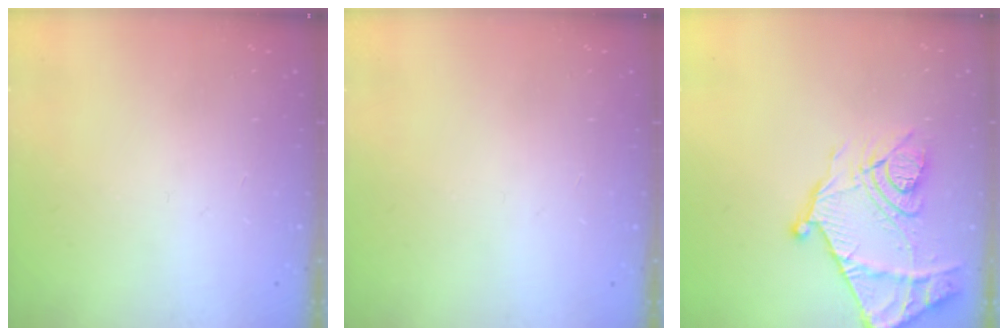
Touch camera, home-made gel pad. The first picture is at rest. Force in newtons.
{"total": 0.0}
{"total": 17.3, "press": 17.2, "slide": 1.7}